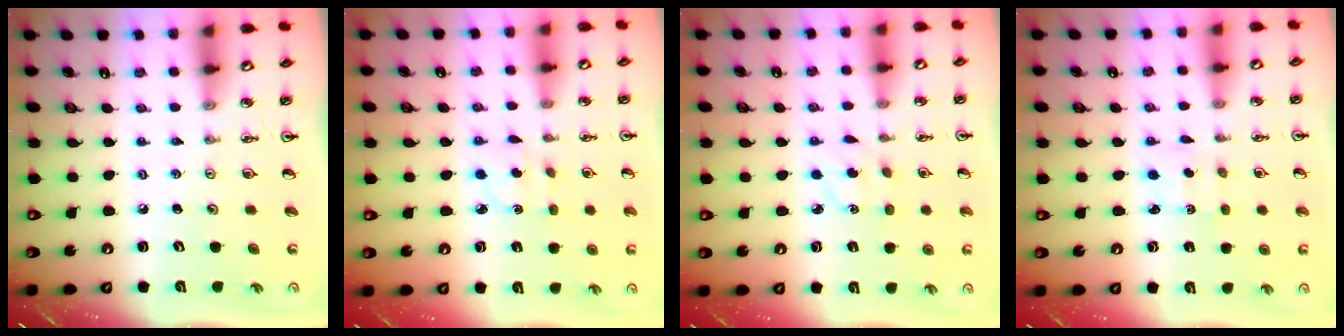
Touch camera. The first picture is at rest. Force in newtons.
{"total": 2.3, "press": 2.1, "slide": 0.8}
{"total": 3.7, "press": 3.6, "slide": 0.8}
{"total": 2.5, "press": 2.4, "slide": 0.5}